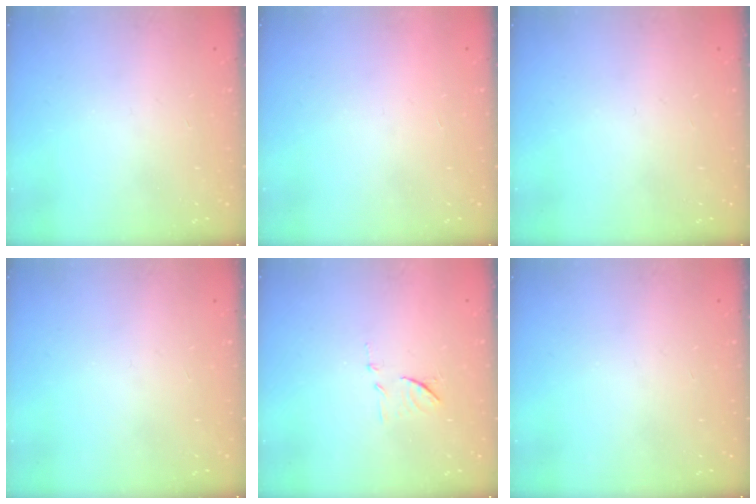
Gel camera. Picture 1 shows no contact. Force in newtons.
{"total": 1.7, "press": 1.7, "slide": 0.1}
{"total": 0.0}
{"total": 0.0}
{"total": 8.1, "press": 8.0, "slide": 0.7}
{"total": 0.0}